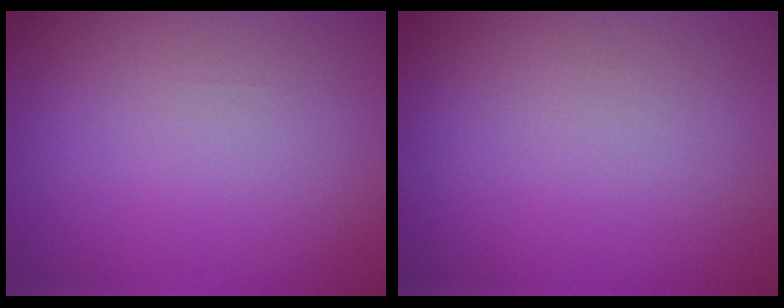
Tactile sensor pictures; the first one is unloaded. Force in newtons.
{"total": 0.0}